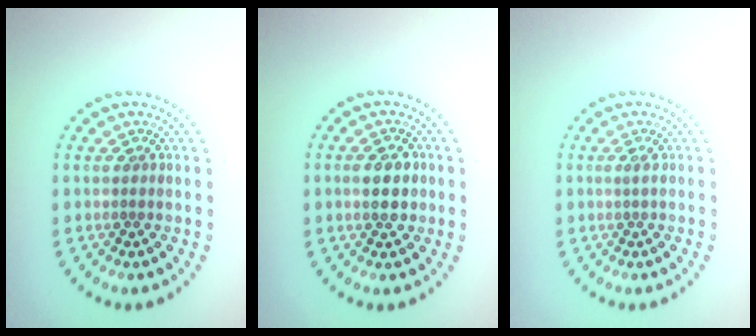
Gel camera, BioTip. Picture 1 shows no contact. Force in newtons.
{"total": 2.9, "press": 2.9, "slide": 0.2}
{"total": 0.5, "press": 0.1, "slide": 0.5}